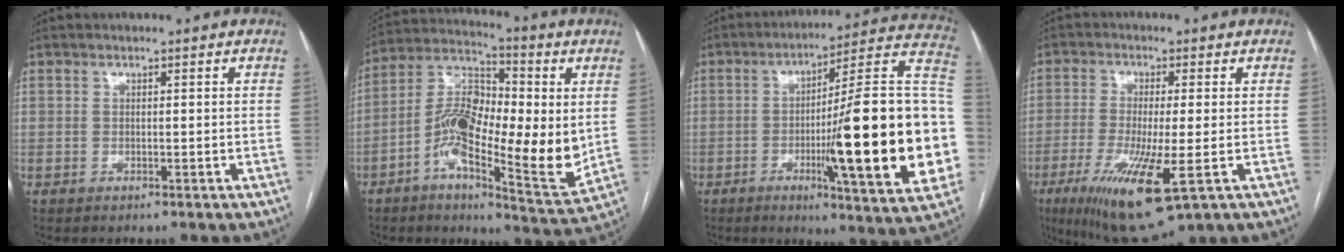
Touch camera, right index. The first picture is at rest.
{"total": 17.8, "force": [-1.1, 6.1, 16.7], "torque": [-0.301, 0.012, -0.026]}
{"total": 27.4, "force": [-4.2, 2.0, 27.0], "torque": [-0.303, 0.007, -0.066]}
{"total": 12.9, "force": [-5.0, 1.7, 11.7], "torque": [-0.223, -0.043, -0.079]}